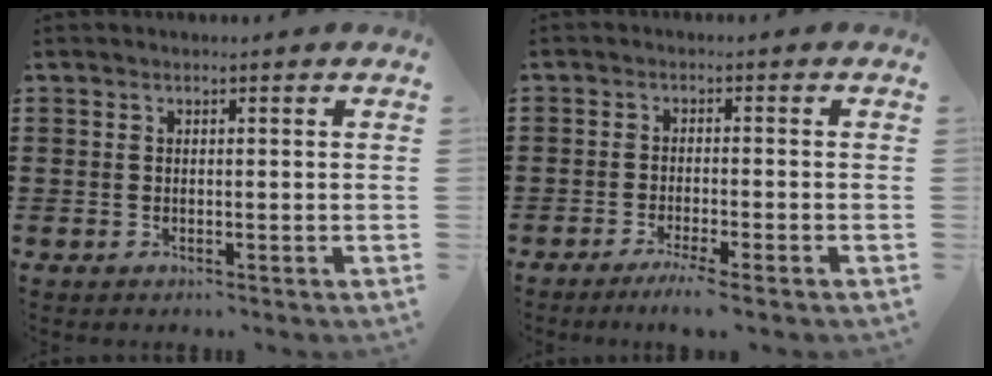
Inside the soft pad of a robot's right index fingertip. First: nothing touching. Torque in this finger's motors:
{"motor_torque": [0.02, 0.00, 0.09, 0.04]}